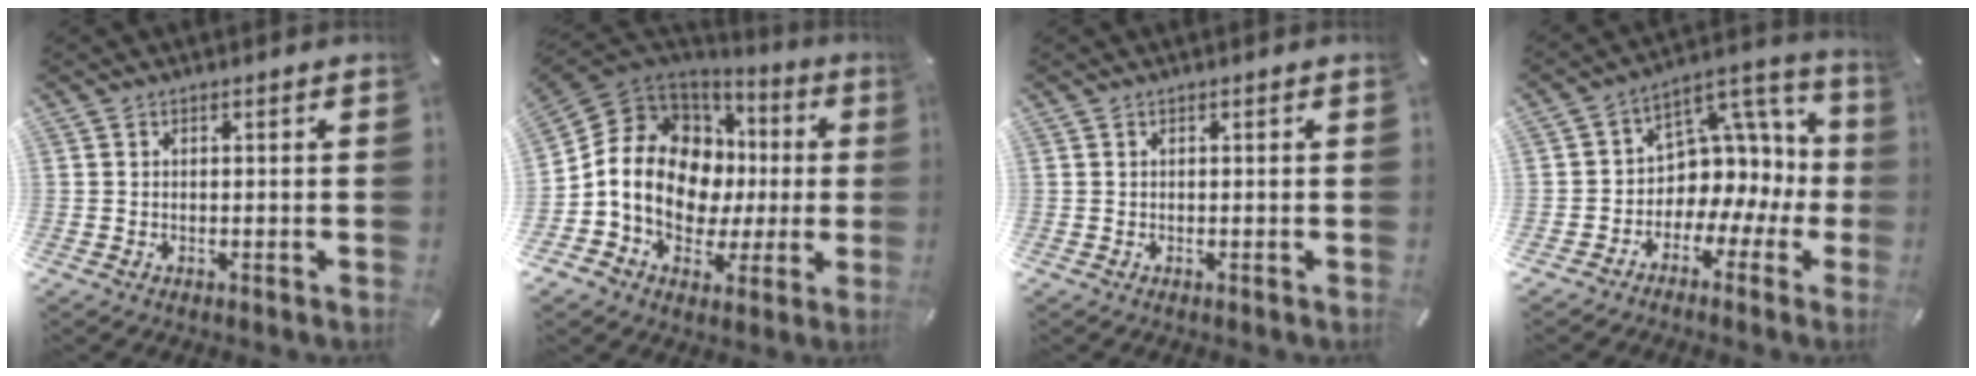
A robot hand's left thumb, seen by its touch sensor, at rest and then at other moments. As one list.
[{"total": 15.9, "force": [0.1, 13.1, 9.0], "torque": [-0.188, -0.011, 0.006]}, {"total": 0.0}, {"total": 9.9, "force": [0.8, 8.9, 4.3], "torque": [-0.043, -0.028, 0.017]}]